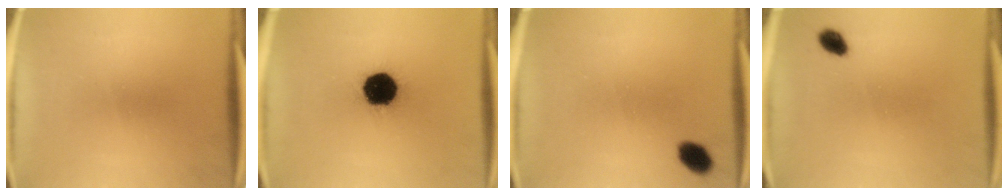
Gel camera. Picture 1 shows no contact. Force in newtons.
{"total": 16.9}
{"total": 4.2}
{"total": 2.9}